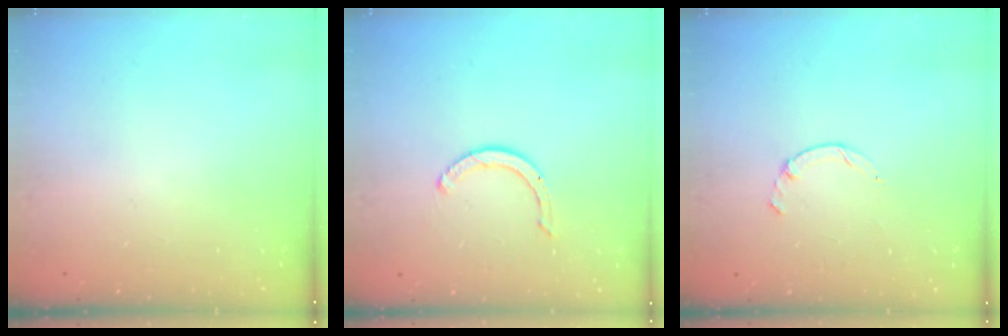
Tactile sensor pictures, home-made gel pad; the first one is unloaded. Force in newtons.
{"total": 3.8, "press": 3.8, "slide": 0.3}
{"total": 1.3, "press": 1.2, "slide": 0.4}